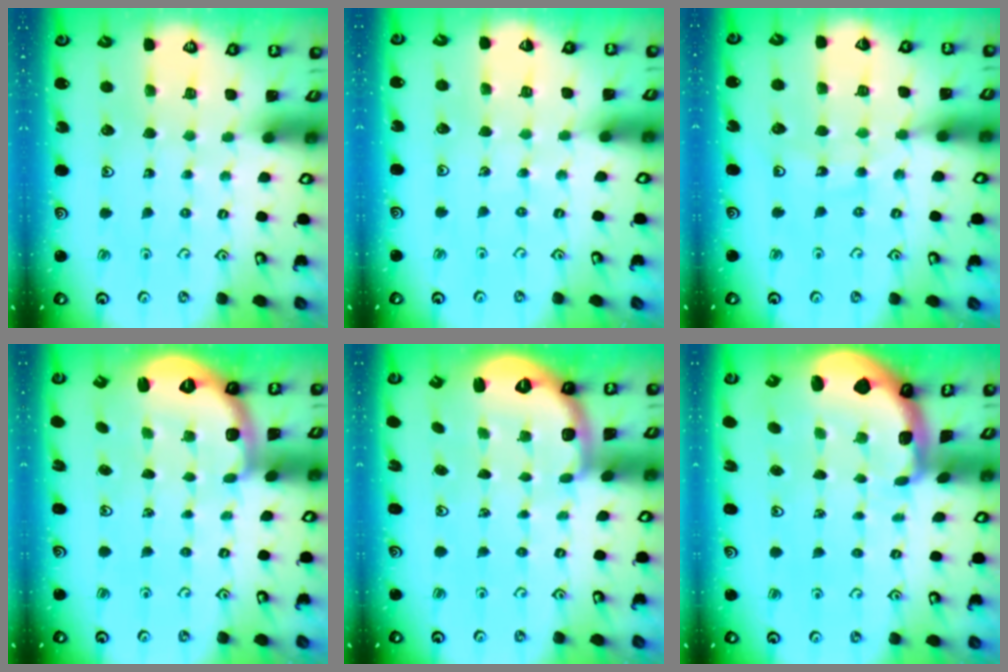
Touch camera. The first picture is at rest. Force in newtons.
{"total": 2.1, "press": 2.1, "slide": 0.4}
{"total": 10.2, "press": 9.7, "slide": 3.3}
{"total": 2.6, "press": 1.6, "slide": 2.1}
{"total": 2.6, "press": 1.5, "slide": 2.2}
{"total": 1.8, "press": 1.7, "slide": 0.4}